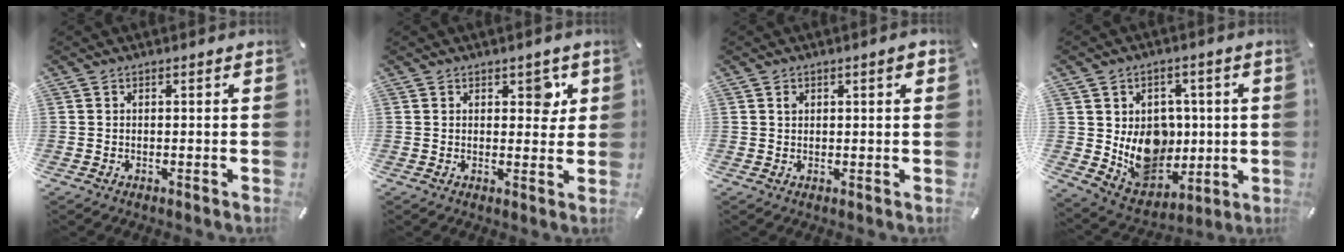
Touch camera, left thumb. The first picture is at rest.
{"total": 4.6, "force": [2.1, 3.0, 2.9], "torque": [-0.009, -0.013, 0.023]}
{"total": 1.7, "force": [0.8, 0.9, 1.1], "torque": [-0.017, 0.001, 0.011]}
{"total": 12.9, "force": [0.3, 11.7, 5.5], "torque": [-0.092, -0.016, 0.020]}